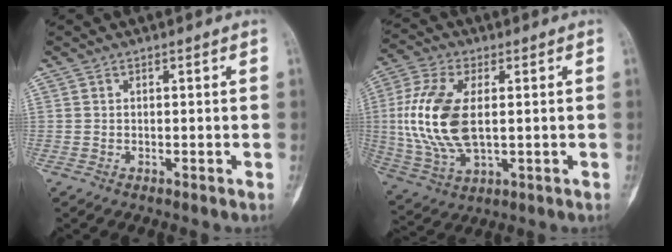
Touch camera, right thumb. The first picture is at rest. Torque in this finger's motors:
{"motor_torque": [1.64, 1.44, 1.08, -1.24, 0.47]}